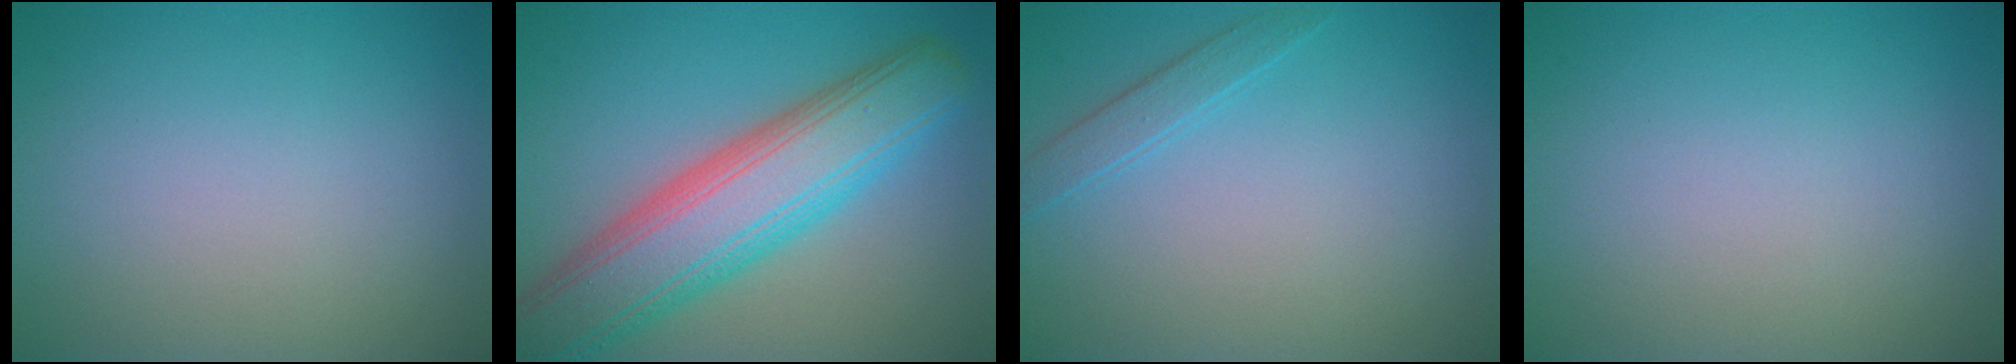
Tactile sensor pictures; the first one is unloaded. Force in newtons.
{"total": 9.8, "press": 9.7, "slide": 0.5}
{"total": 1.4, "press": 1.4, "slide": 0.1}
{"total": 0.0}